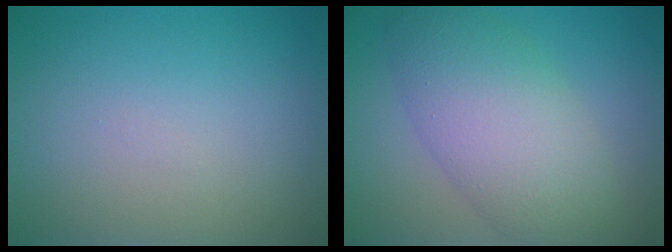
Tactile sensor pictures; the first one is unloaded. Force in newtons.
{"total": 7.7, "press": 7.6, "slide": 0.2}